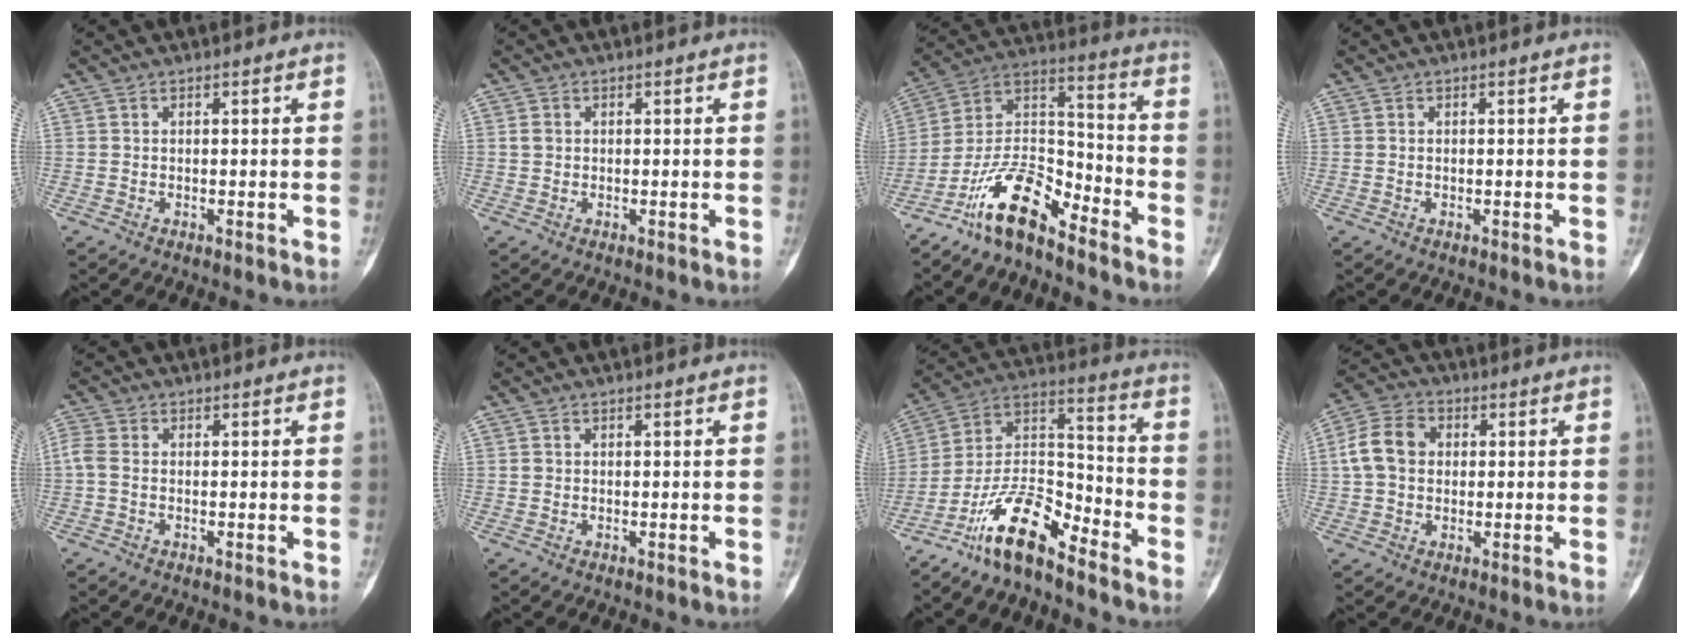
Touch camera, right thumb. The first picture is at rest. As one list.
[{"total": 1.4, "force": [0.2, 1.2, 0.6], "torque": [-0.010, 0.003, 0.005]}, {"total": 13.3, "force": [-10.0, 4.5, 7.5], "torque": [-0.130, 0.091, -0.195]}, {"total": 0.0}, {"total": 2.7, "force": [-0.2, 1.8, 2.1], "torque": [-0.057, 0.002, -0.014]}, {"total": 0.6, "force": [0.0, 0.6, 0.2], "torque": [0.000, 0.002, 0.001]}, {"total": 13.7, "force": [-10.3, 4.2, 8.0], "torque": [-0.140, 0.091, -0.198]}, {"total": 8.3, "force": [0.8, 6.5, 5.1], "torque": [-0.089, 0.021, 0.007]}]